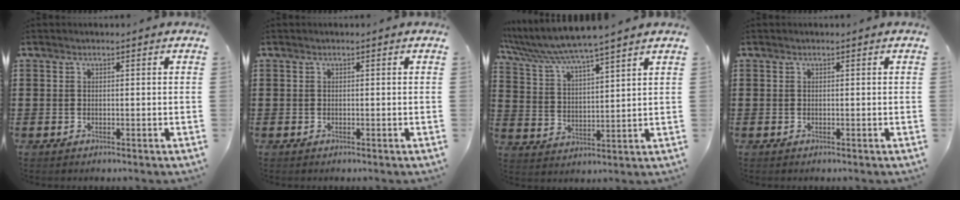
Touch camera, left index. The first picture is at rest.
{"total": 0.0}
{"total": 6.0, "force": [5.4, -0.3, 2.7], "torque": [-0.075, -0.032, 0.089]}
{"total": 0.0}